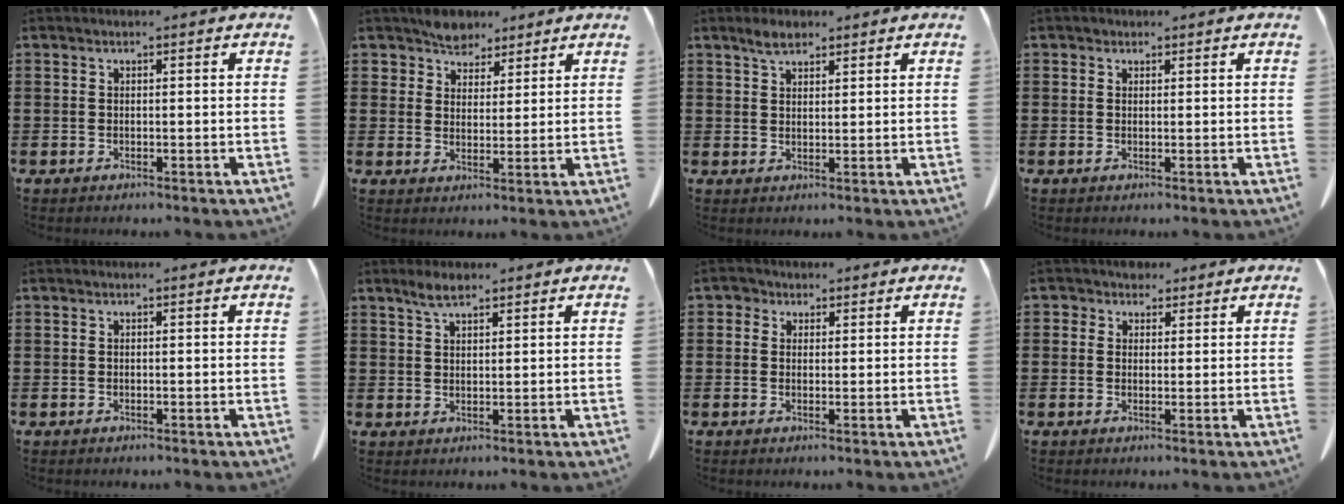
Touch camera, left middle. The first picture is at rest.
{"total": 5.0, "force": [4.3, 2.4, 0.3], "torque": [-0.026, -0.004, 0.083]}
{"total": 2.8, "force": [2.2, 1.0, 1.4], "torque": [-0.023, 0.001, 0.040]}
{"total": 0.7, "force": [0.5, 0.5, 0.0], "torque": [-0.003, 0.003, 0.009]}
{"total": 0.0}
{"total": 3.3, "force": [2.4, 1.0, 2.0], "torque": [-0.044, 0.004, 0.044]}
{"total": 1.7, "force": [1.0, 1.3, 0.2], "torque": [-0.011, 0.007, 0.018]}
{"total": 2.3, "force": [1.6, 1.6, 0.4], "torque": [-0.010, 0.007, 0.028]}